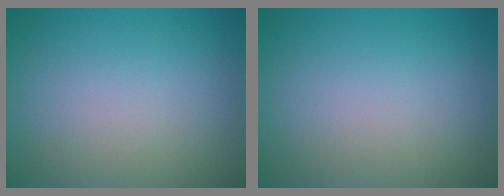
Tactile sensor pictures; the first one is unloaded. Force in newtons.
{"total": 0.0}